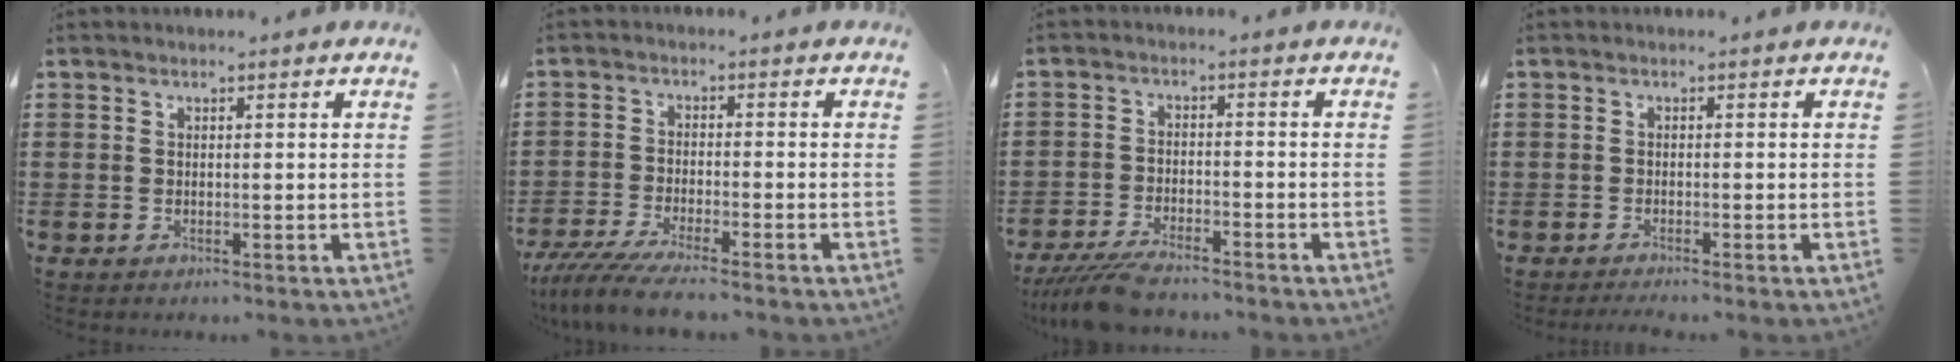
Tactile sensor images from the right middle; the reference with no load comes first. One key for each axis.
{"total": 5.1, "fx": -4.6, "fy": -0.3, "fz": 2.2, "tx": -0.065, "ty": -0.025, "tz": -0.094}
{"total": 5.4, "fx": -5.0, "fy": 0.5, "fz": 2.1, "tx": -0.051, "ty": -0.007, "tz": -0.098}
{"total": 0.7, "fx": -0.6, "fy": -0.2, "fz": 0.2, "tx": -0.006, "ty": -0.004, "tz": -0.012}